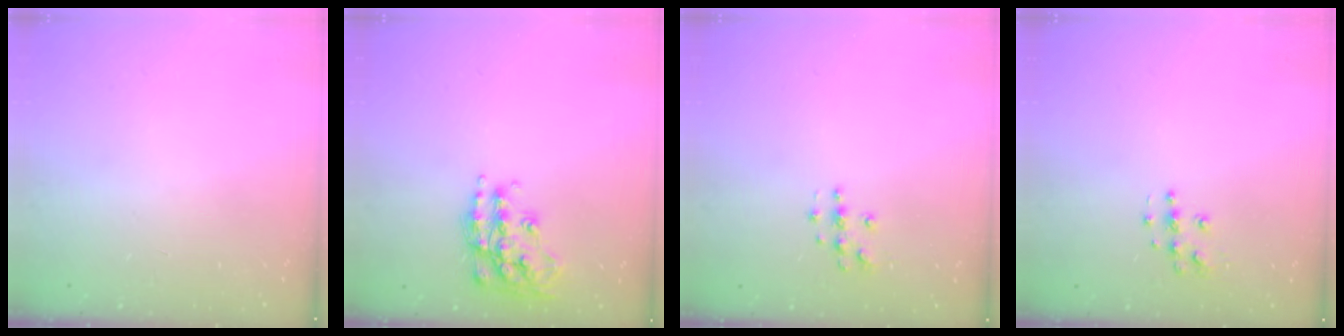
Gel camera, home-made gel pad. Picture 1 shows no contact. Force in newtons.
{"total": 16.6, "press": 16.5, "slide": 1.0}
{"total": 3.8, "press": 3.8, "slide": 0.4}
{"total": 5.9, "press": 5.9, "slide": 0.1}